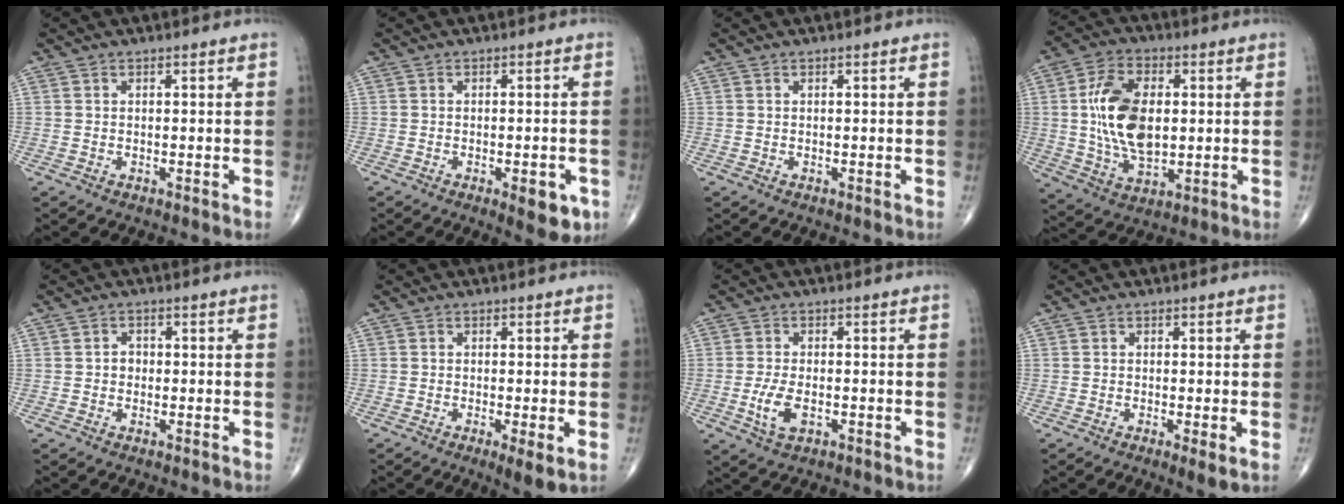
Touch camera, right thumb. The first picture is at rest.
{"total": 5.7, "force": [-2.3, 2.2, 4.7], "torque": [-0.045, 0.001, -0.023]}
{"total": 0.0}
{"total": 15.0, "force": [1.4, 8.6, 12.3], "torque": [-0.219, -0.002, 0.029]}
{"total": 1.7, "force": [-0.2, 1.4, 0.8], "torque": [0.000, 0.005, -0.007]}
{"total": 3.7, "force": [-1.0, 0.6, 3.5], "torque": [-0.065, -0.014, -0.021]}
{"total": 5.0, "force": [-1.4, 2.6, 4.0], "torque": [-0.083, 0.001, -0.021]}
{"total": 2.3, "force": [-0.5, 0.3, 2.2], "torque": [-0.046, -0.011, -0.012]}